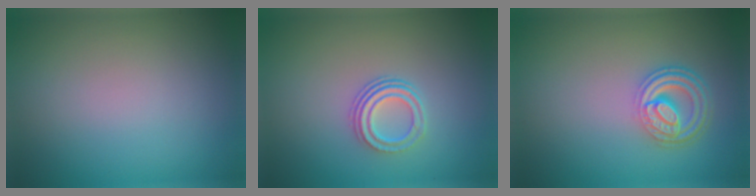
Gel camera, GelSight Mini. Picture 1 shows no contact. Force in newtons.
{"total": 3.0, "press": 2.2, "slide": 2.1}
{"total": 4.6, "press": 3.4, "slide": 3.1}